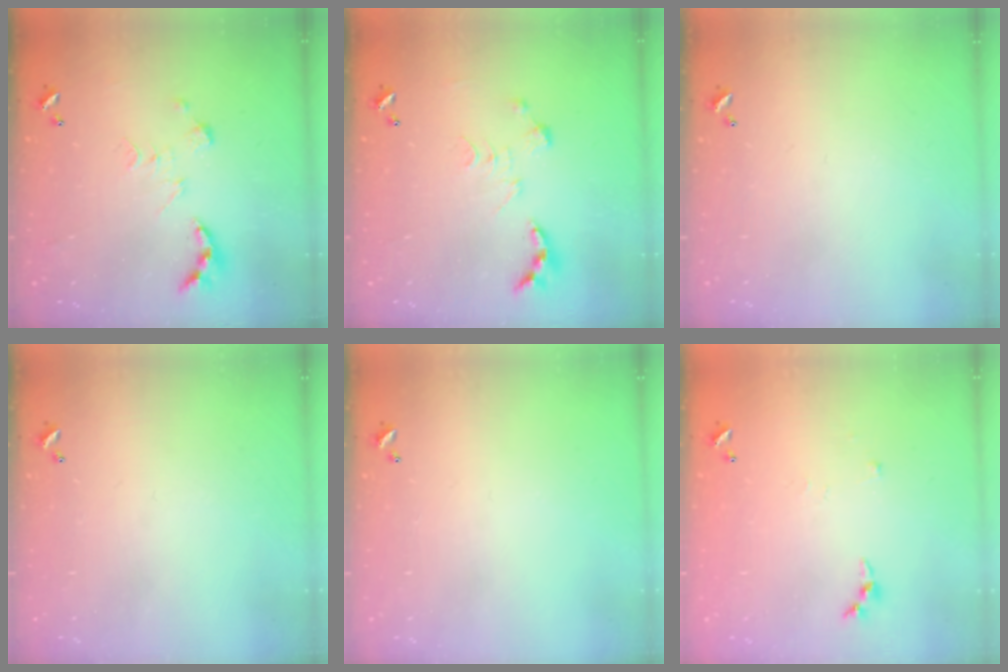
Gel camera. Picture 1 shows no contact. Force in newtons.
{"total": 0.0}
{"total": 0.0}
{"total": 0.0}
{"total": 0.0}
{"total": 3.0, "press": 2.9, "slide": 0.4}